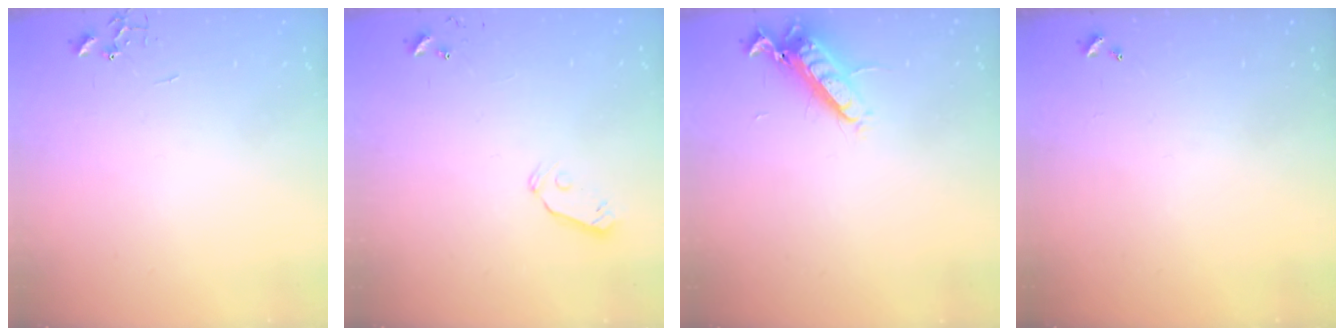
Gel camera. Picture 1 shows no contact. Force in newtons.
{"total": 5.9, "press": 5.8, "slide": 1.0}
{"total": 13.5, "press": 13.3, "slide": 1.9}
{"total": 0.0}